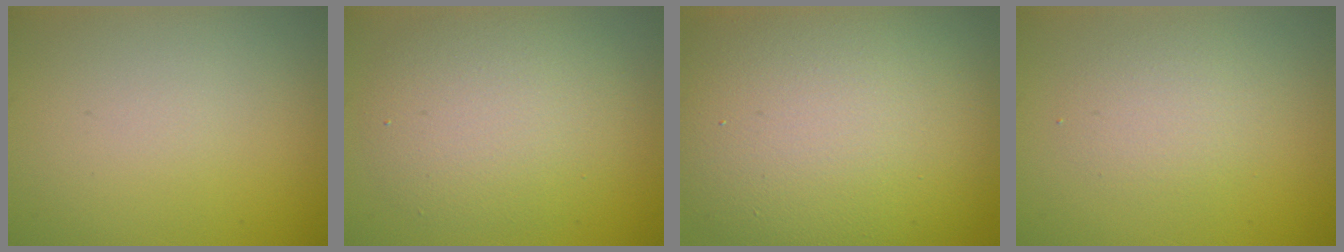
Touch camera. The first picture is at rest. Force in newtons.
{"total": 5.6, "press": 5.6, "slide": 0.6}
{"total": 14.5, "press": 14.5, "slide": 0.8}
{"total": 2.2, "press": 2.2, "slide": 0.1}